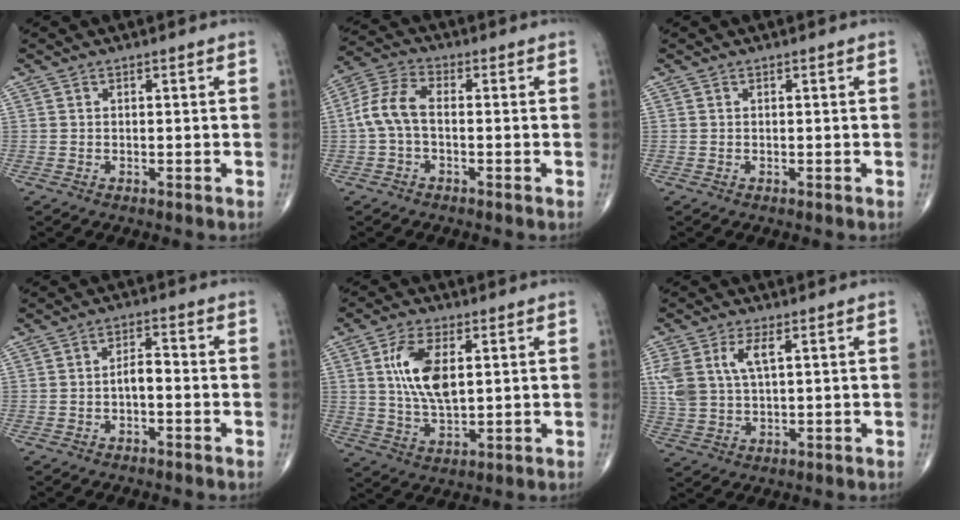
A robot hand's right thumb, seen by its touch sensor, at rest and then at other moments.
{"total": 7.2, "force": [-0.7, 3.9, 6.0], "torque": [-0.131, 0.025, -0.023]}
{"total": 0.0}
{"total": 3.4, "force": [-1.0, 1.6, 2.8], "torque": [-0.040, 0.021, -0.021]}
{"total": 10.6, "force": [2.5, 5.1, 8.9], "torque": [-0.170, -0.010, 0.050]}
{"total": 8.2, "force": [2.8, 4.0, 6.6], "torque": [-0.152, 0.004, 0.061]}